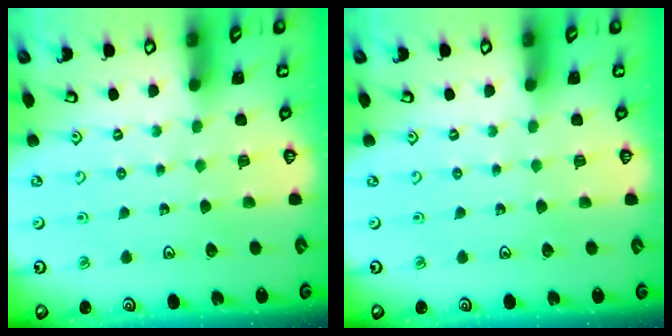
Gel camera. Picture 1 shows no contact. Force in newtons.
{"total": 0.0}